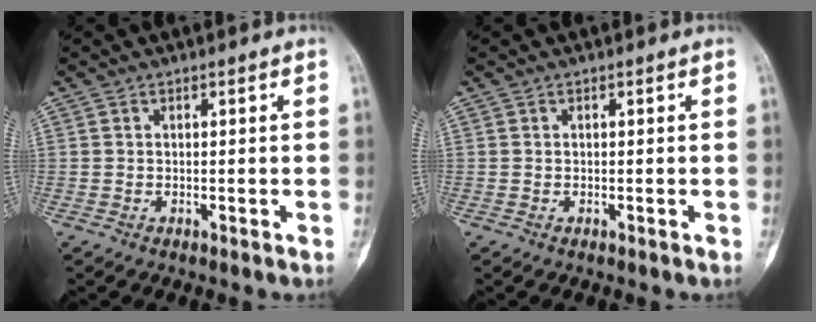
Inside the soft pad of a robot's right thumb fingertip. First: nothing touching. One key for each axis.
{"total": 0.0}